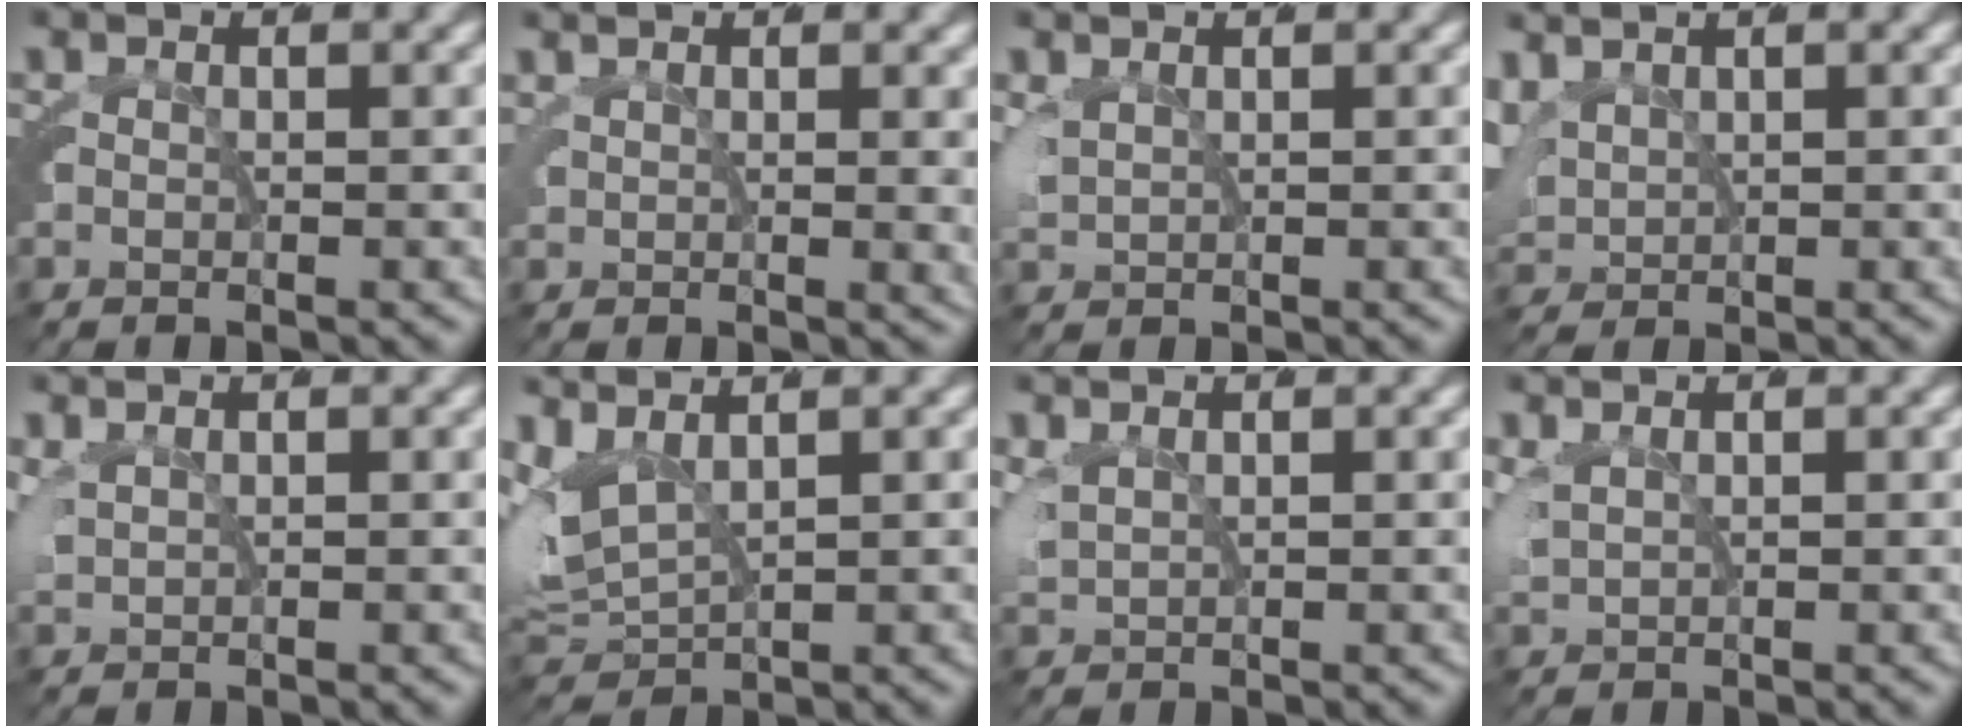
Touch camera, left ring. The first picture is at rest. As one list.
[{"total": 2.4, "force": [1.7, 0.6, 1.6], "torque": [-0.021, -0.001, 0.026]}, {"total": 1.9, "force": [1.0, 1.2, 1.1], "torque": [-0.037, -0.007, 0.027]}, {"total": 3.7, "force": [1.6, 2.8, 1.8], "torque": [-0.064, -0.009, 0.039]}, {"total": 2.4, "force": [1.3, 1.5, 1.4], "torque": [-0.035, 0.001, 0.027]}, {"total": 7.7, "force": [0.8, 6.1, 4.6], "torque": [-0.140, -0.022, 0.021]}, {"total": 2.4, "force": [1.2, 1.5, 1.5], "torque": [-0.043, -0.004, 0.029]}, {"total": 2.4, "force": [1.2, 1.5, 1.5], "torque": [-0.043, -0.003, 0.027]}]